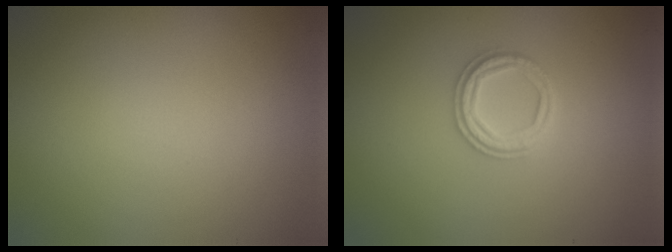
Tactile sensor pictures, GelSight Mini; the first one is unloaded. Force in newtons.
{"total": 2.4, "press": 2.4, "slide": 0.4}